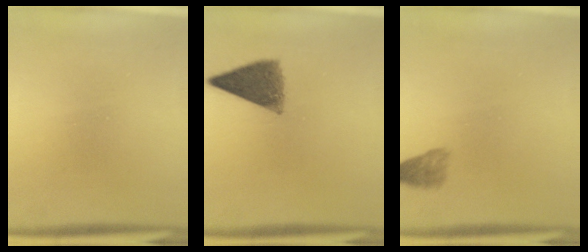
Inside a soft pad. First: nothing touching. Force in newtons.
{"total": 7.4}
{"total": 2.4}